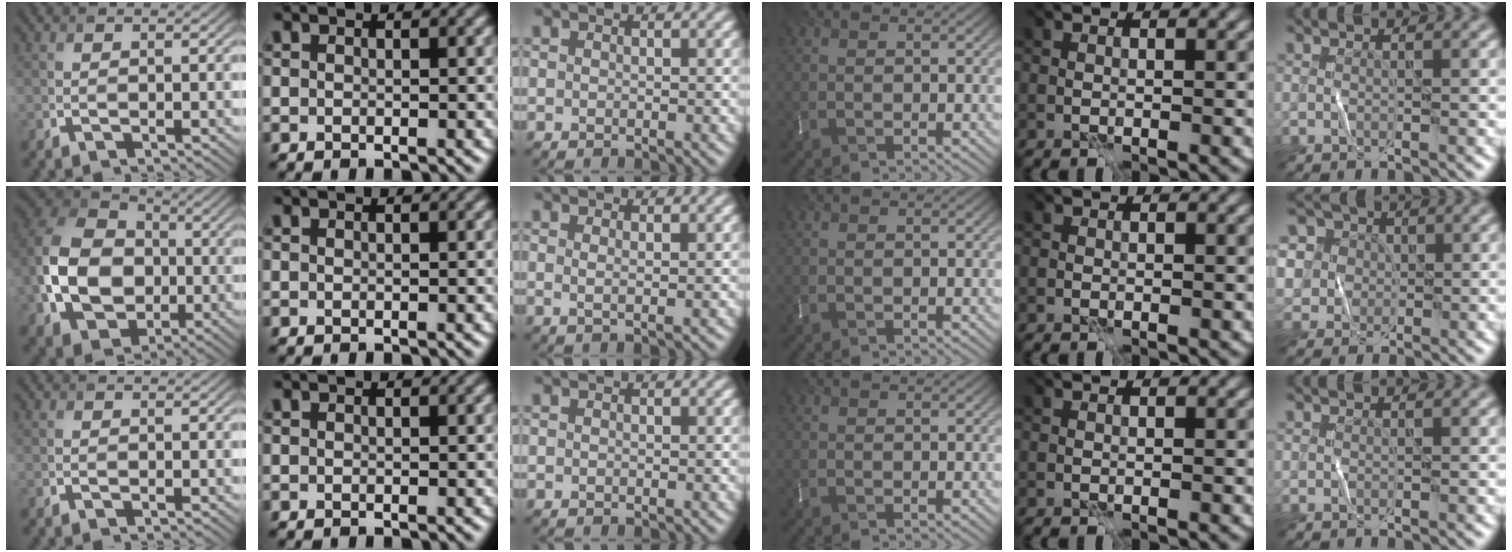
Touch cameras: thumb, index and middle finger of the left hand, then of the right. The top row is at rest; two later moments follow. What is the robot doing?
{"motion": "fold", "object": "bubble wrap"}